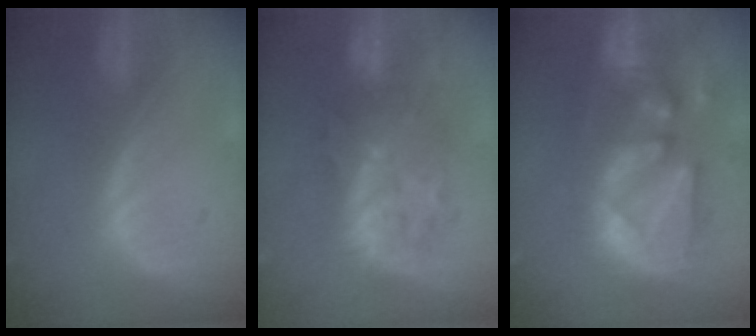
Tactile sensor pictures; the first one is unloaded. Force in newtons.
{"total": 8.0, "press": 8.0, "slide": 0.9}
{"total": 12.7, "press": 11.2, "slide": 6.0}